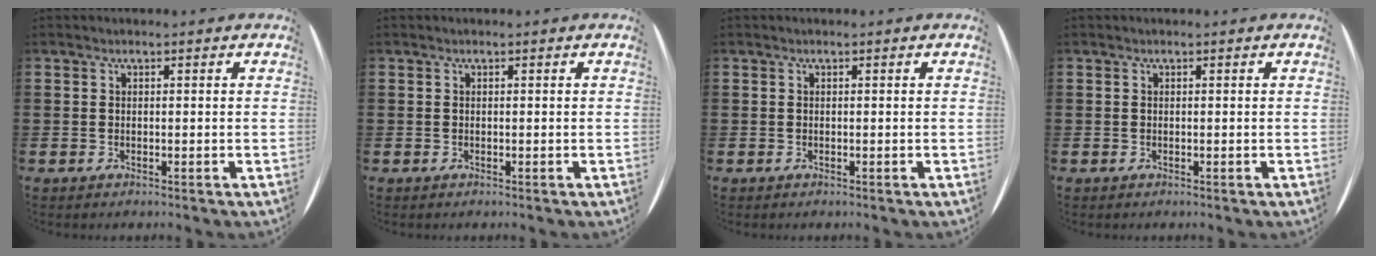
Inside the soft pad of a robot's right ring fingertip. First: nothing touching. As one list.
[{"total": 0.0}, {"total": 0.0}, {"total": 0.0}]